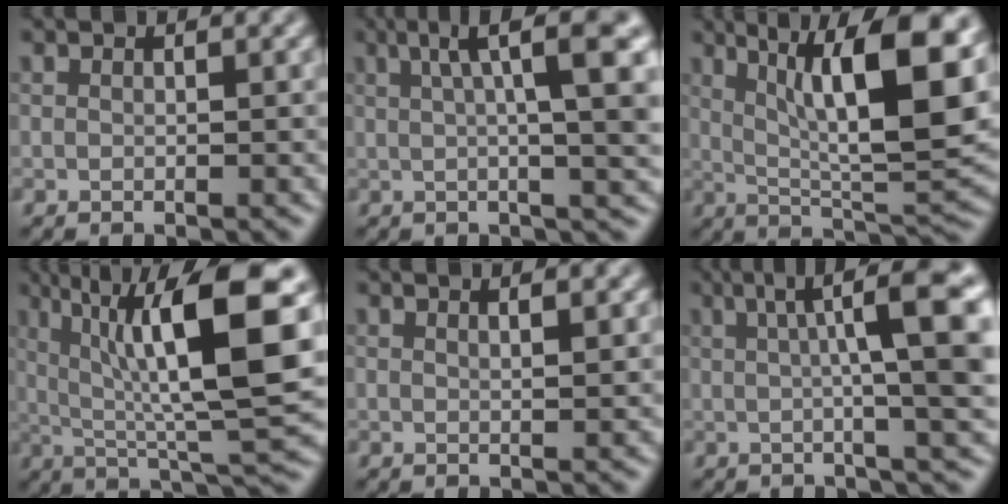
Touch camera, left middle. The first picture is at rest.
{"total": 8.1, "force": [2.8, 1.2, 7.5], "torque": [-0.103, 0.023, 0.060]}
{"total": 12.2, "force": [3.8, 3.2, 11.2], "torque": [-0.169, 0.005, 0.079]}
{"total": 12.1, "force": [2.7, 2.7, 11.5], "torque": [-0.193, 0.009, 0.059]}
{"total": 1.7, "force": [1.0, 0.6, 1.2], "torque": [0.004, 0.013, 0.003]}
{"total": 9.8, "force": [2.5, 1.6, 9.3], "torque": [-0.120, 0.022, 0.052]}